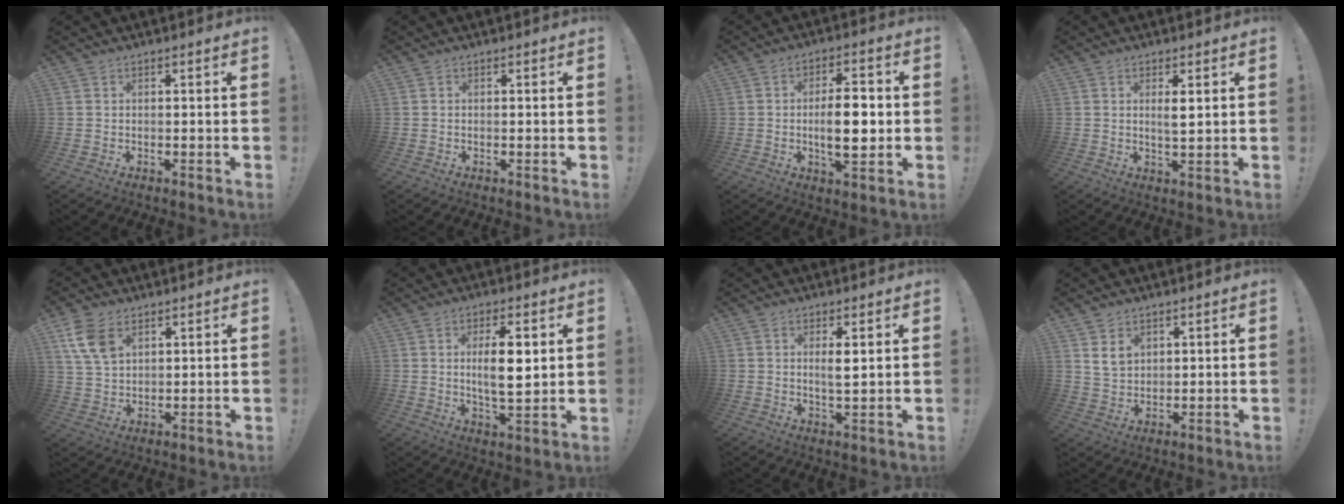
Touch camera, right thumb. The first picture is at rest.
{"total": 0.0}
{"total": 10.8, "force": [-0.8, 4.2, 9.9], "torque": [-0.157, -0.004, -0.022]}
{"total": 3.4, "force": [1.2, 0.8, 3.1], "torque": [-0.047, -0.010, 0.018]}
{"total": 9.5, "force": [4.7, 6.0, 5.8], "torque": [-0.114, -0.006, 0.094]}
{"total": 10.0, "force": [2.1, 3.3, 9.2], "torque": [-0.154, -0.011, 0.027]}
{"total": 3.7, "force": [1.3, 0.9, 3.4], "torque": [-0.054, -0.010, 0.019]}
{"total": 6.1, "force": [3.1, 4.4, 2.9], "torque": [-0.045, -0.008, 0.060]}